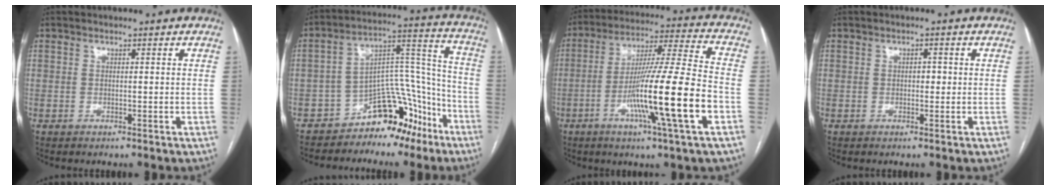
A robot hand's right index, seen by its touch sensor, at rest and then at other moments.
{"total": 12.1, "force": [-8.7, 6.3, 5.6], "torque": [-0.072, 0.077, -0.133]}
{"total": 17.7, "force": [-5.7, -0.8, 16.7], "torque": [-0.294, -0.011, -0.103]}
{"total": 1.3, "force": [0.0, 0.8, 1.0], "torque": [-0.012, 0.004, -0.002]}